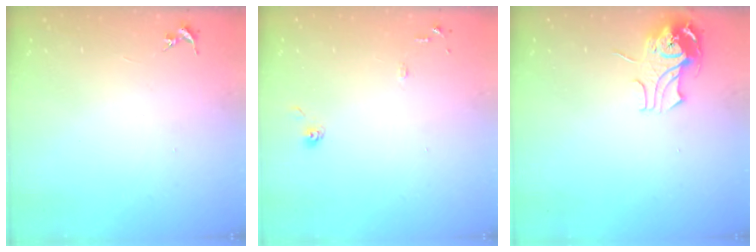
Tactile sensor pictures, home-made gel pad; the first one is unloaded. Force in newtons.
{"total": 7.8, "press": 7.8, "slide": 0.6}
{"total": 10.2, "press": 10.1, "slide": 1.0}